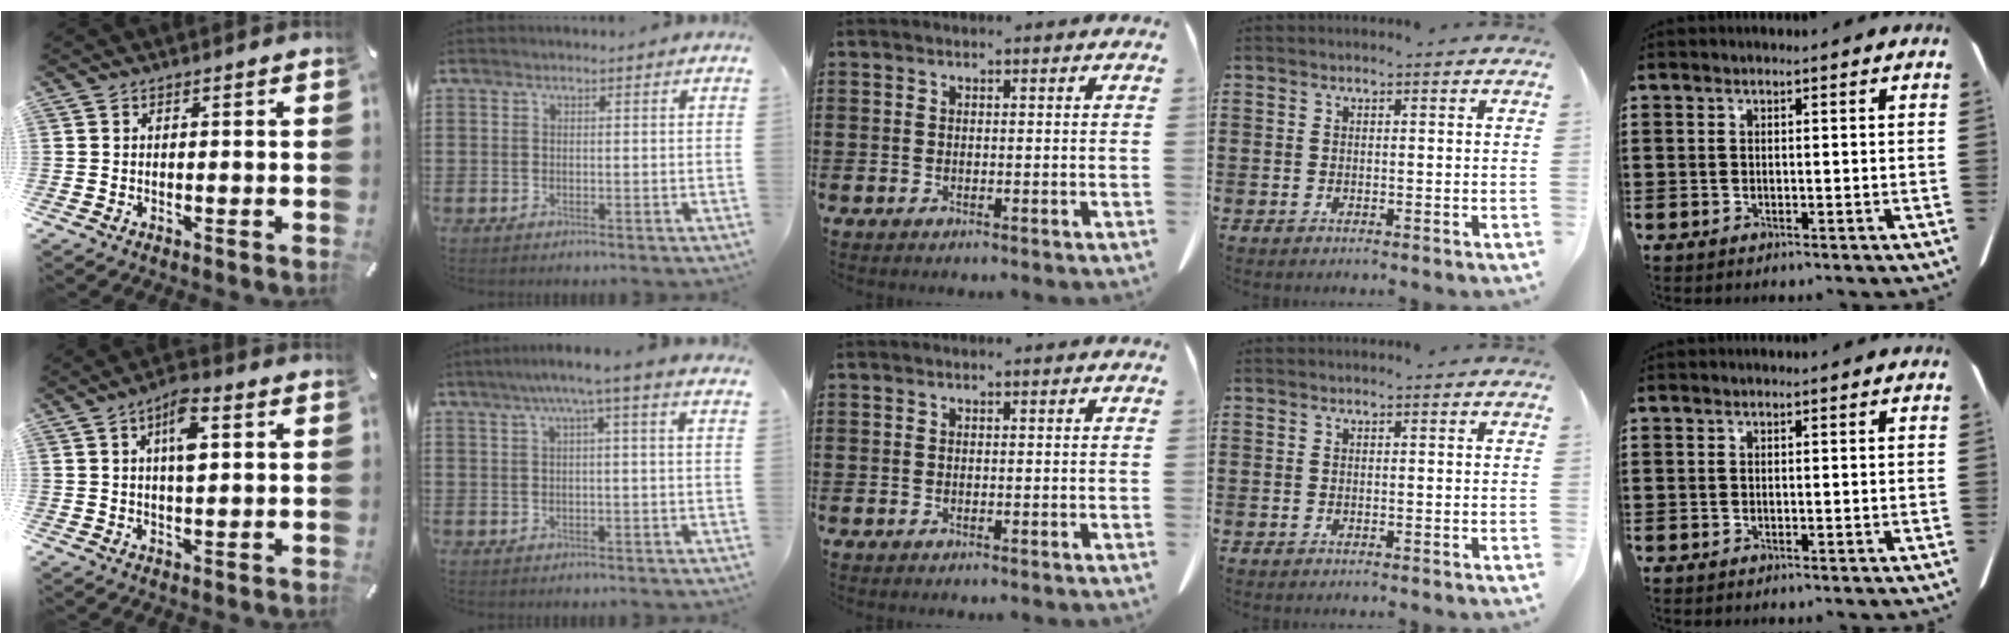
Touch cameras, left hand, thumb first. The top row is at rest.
{"thumb": {"total": 7.3, "force": [2.2, 2.7, 6.4], "torque": [-0.107, -0.001, 0.031]}, "index": {"total": 3.2, "force": [1.1, -0.7, 2.9], "torque": [-0.056, -0.001, 0.016]}}